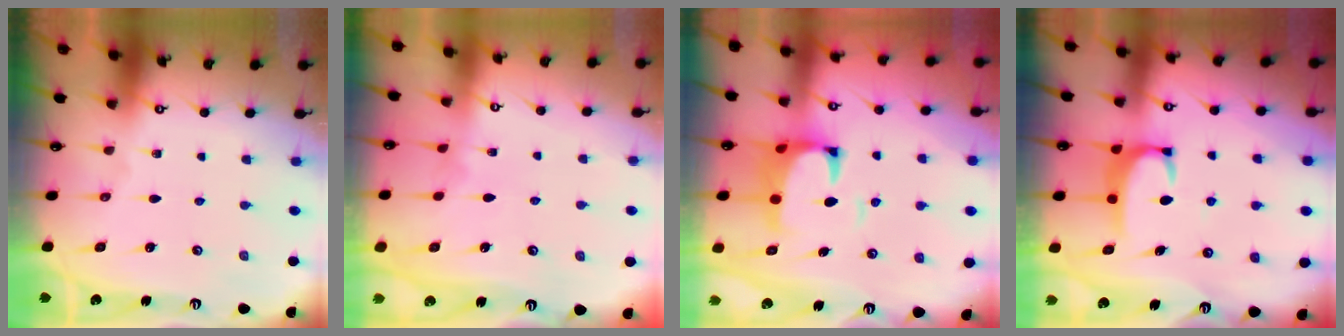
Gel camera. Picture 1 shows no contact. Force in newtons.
{"total": 4.3, "press": 4.3, "slide": 0.2}
{"total": 3.1, "press": 2.8, "slide": 1.3}
{"total": 3.2, "press": 3.1, "slide": 0.6}